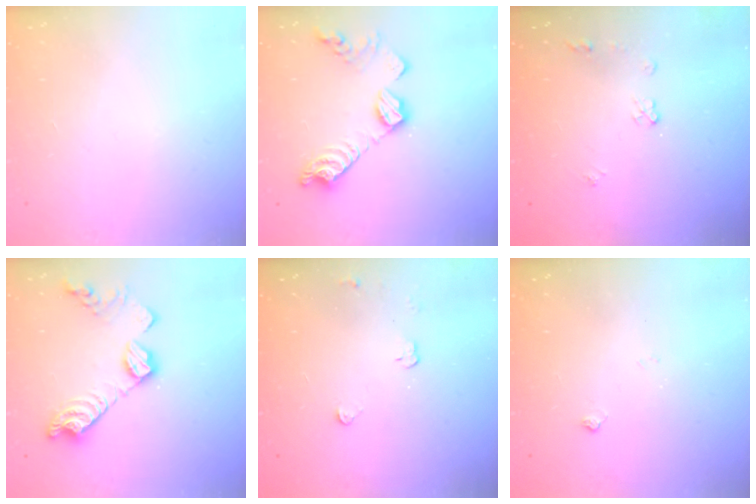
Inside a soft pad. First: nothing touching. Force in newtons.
{"total": 13.8, "press": 13.8, "slide": 0.9}
{"total": 6.7, "press": 6.6, "slide": 0.8}
{"total": 14.5, "press": 14.5, "slide": 0.8}
{"total": 2.9, "press": 2.9, "slide": 0.4}
{"total": 2.5, "press": 2.4, "slide": 0.4}